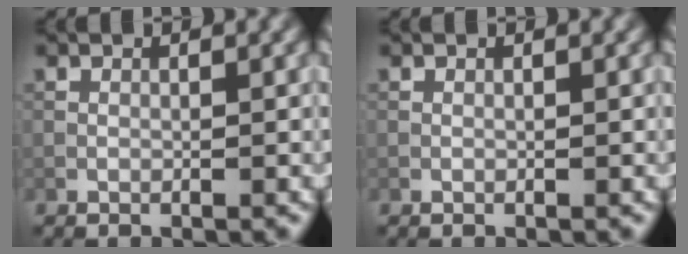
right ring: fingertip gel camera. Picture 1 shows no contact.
{"total": 0.0}